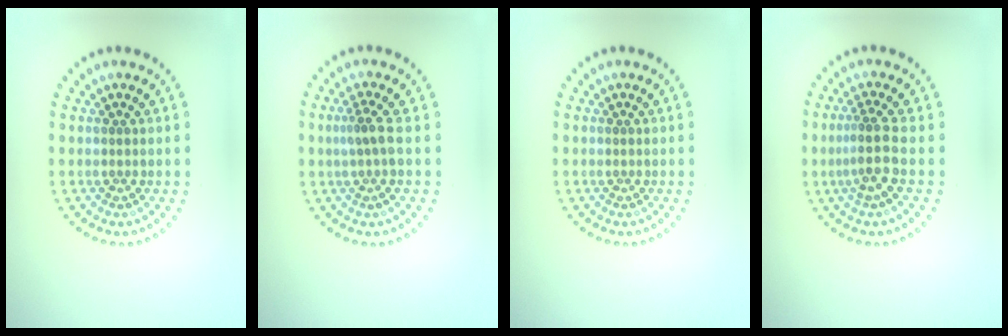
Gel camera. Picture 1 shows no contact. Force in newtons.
{"total": 1.9, "press": 1.4, "slide": 1.2}
{"total": 0.0}
{"total": 2.8, "press": 2.0, "slide": 2.0}